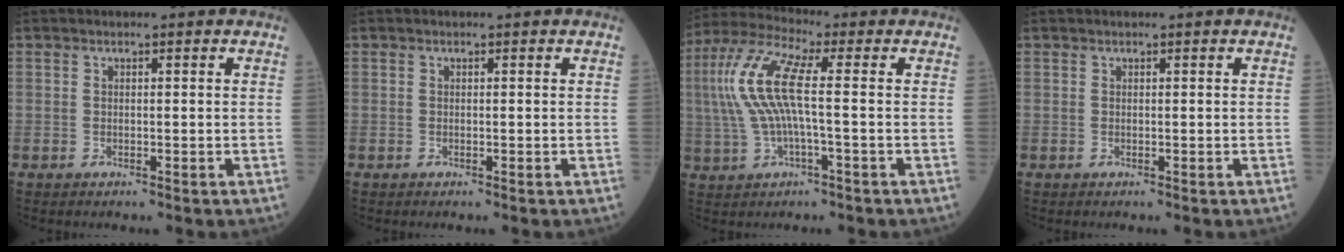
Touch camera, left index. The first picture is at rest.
{"total": 0.0}
{"total": 10.0, "force": [0.6, 1.6, 9.8], "torque": [-0.228, 0.028, 0.006]}
{"total": 0.0}